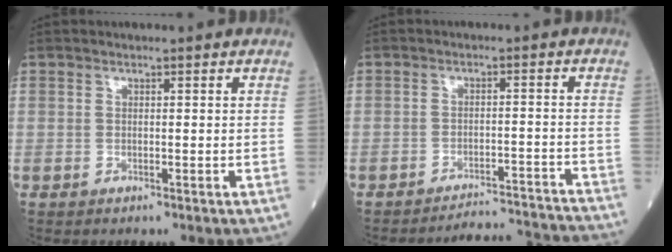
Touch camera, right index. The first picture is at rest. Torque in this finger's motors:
{"motor_torque": [-0.33, -0.47, -1.06, -0.21]}